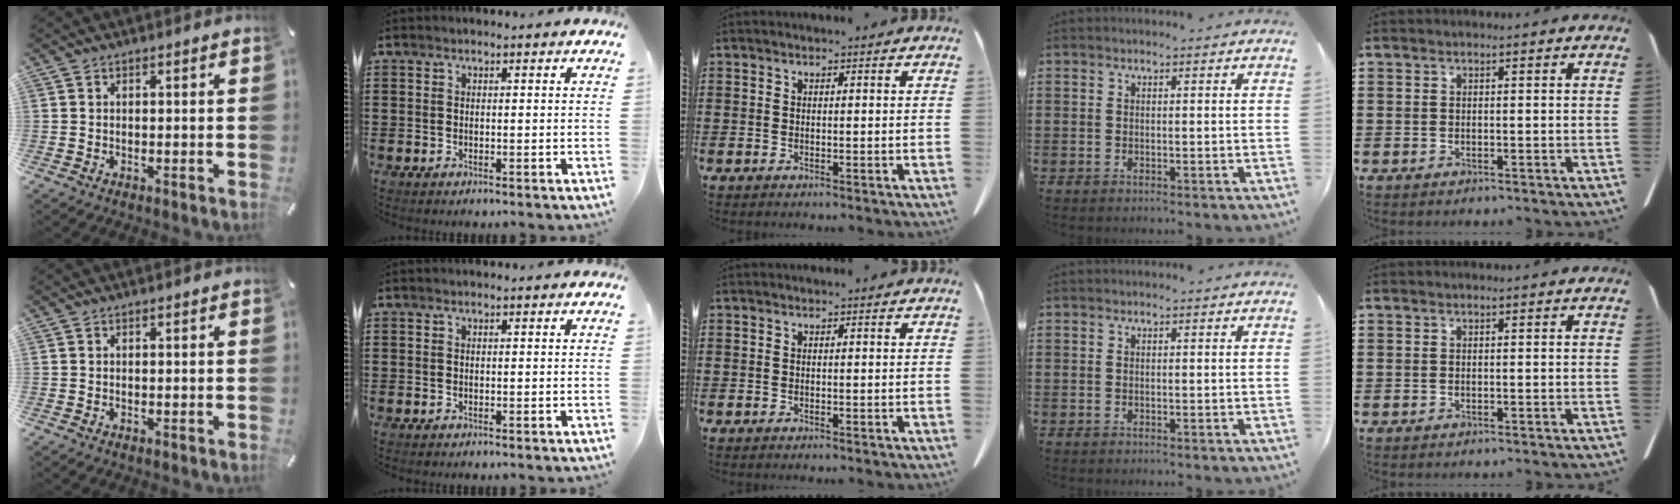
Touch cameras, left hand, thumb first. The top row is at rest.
{}